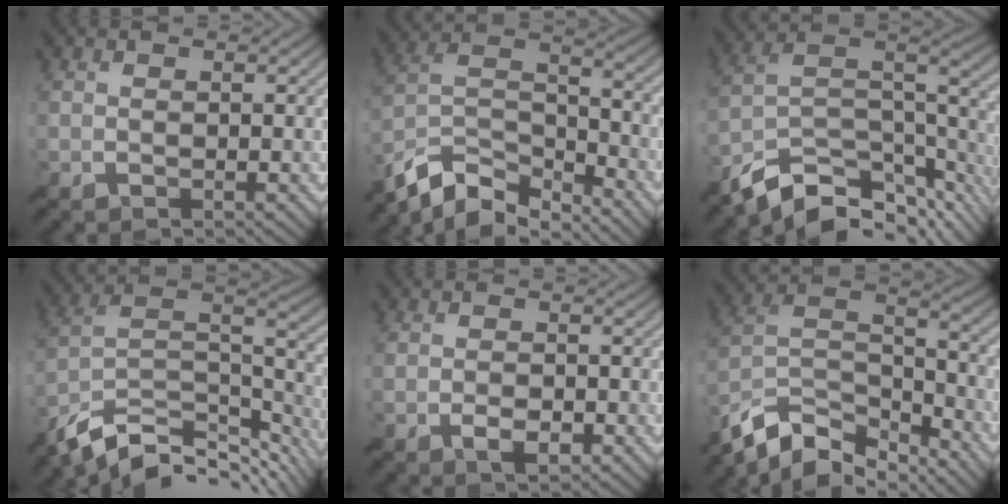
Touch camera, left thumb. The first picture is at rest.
{"total": 11.5, "force": [-9.4, 3.8, 5.3], "torque": [-0.116, 0.002, -0.182]}
{"total": 13.2, "force": [-9.3, 5.0, 8.0], "torque": [-0.164, -0.004, -0.153]}
{"total": 13.7, "force": [-9.7, 5.6, 7.8], "torque": [-0.190, -0.008, -0.160]}
{"total": 2.2, "force": [-1.0, 1.1, 1.7], "torque": [-0.030, -0.002, -0.017]}
{"total": 12.7, "force": [-9.9, 5.1, 6.2], "torque": [-0.145, 0.003, -0.185]}